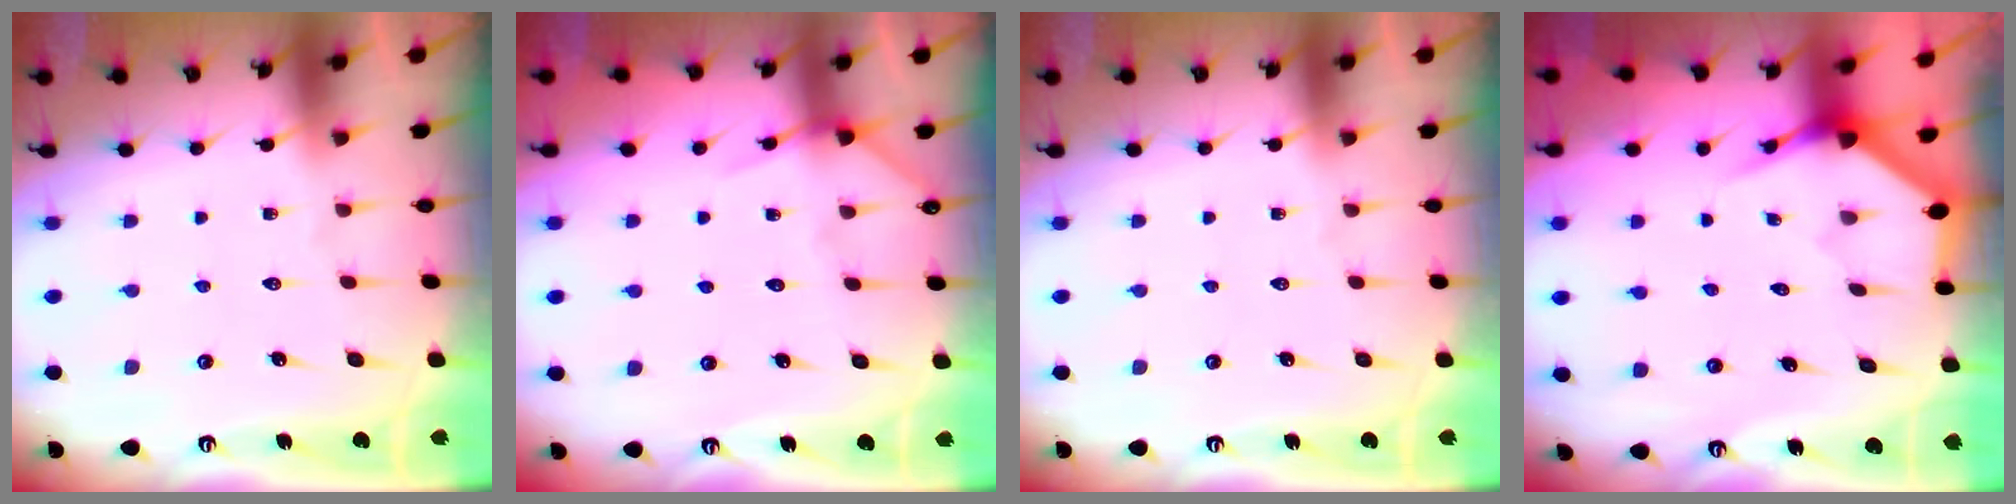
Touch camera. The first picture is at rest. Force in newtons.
{"total": 5.9, "press": 5.9, "slide": 0.8}
{"total": 0.0}
{"total": 3.5, "press": 3.4, "slide": 0.2}